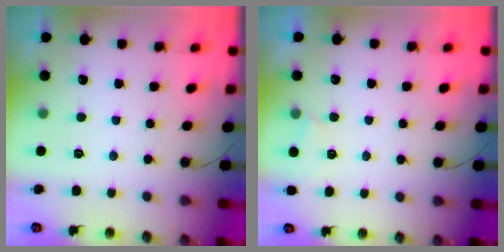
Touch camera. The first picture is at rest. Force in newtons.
{"total": 1.7, "press": 1.6, "slide": 0.4}